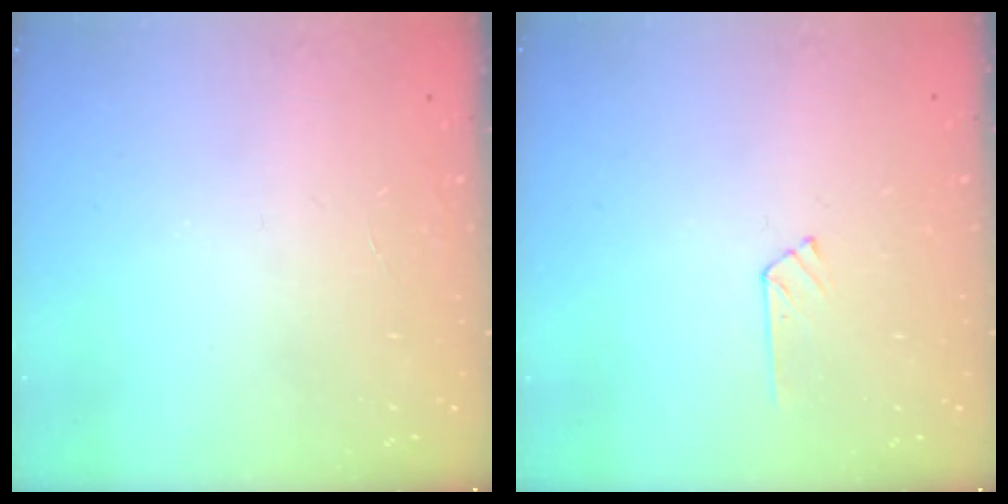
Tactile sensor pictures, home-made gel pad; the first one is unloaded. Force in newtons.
{"total": 5.1, "press": 5.1, "slide": 0.4}